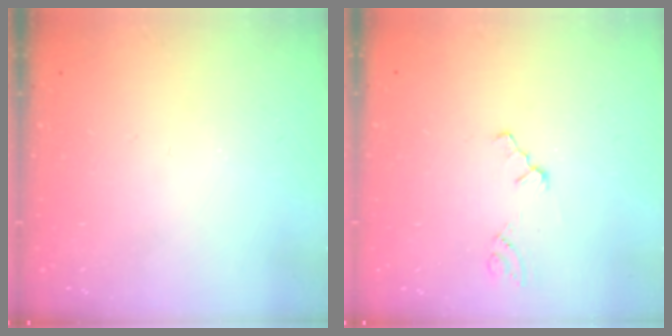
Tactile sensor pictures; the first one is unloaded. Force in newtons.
{"total": 0.5, "press": 0.5, "slide": 0.1}